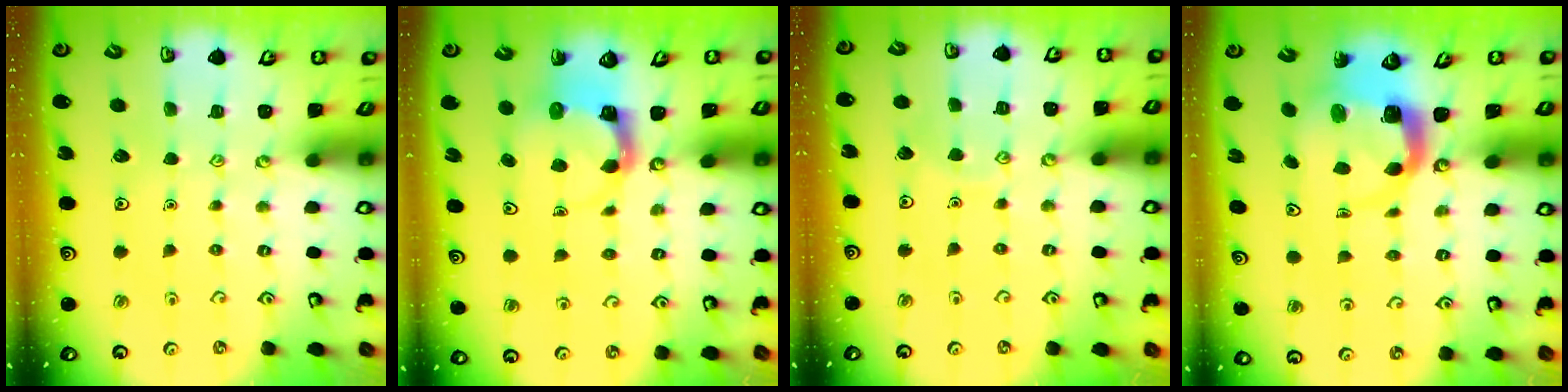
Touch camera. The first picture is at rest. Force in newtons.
{"total": 4.0, "press": 3.9, "slide": 0.4}
{"total": 3.4, "press": 3.3, "slide": 0.3}
{"total": 5.5, "press": 5.4, "slide": 0.8}